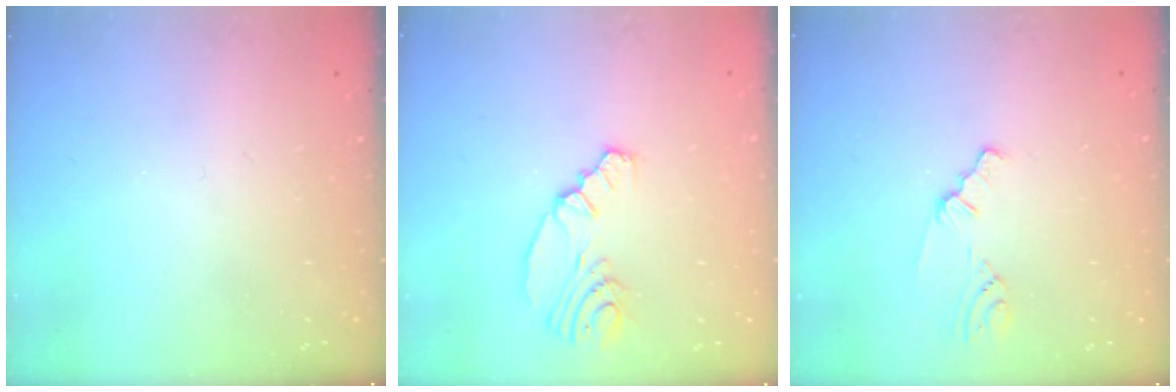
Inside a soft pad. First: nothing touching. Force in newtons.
{"total": 7.3, "press": 5.9, "slide": 4.4}
{"total": 0.8, "press": 0.8, "slide": 0.1}